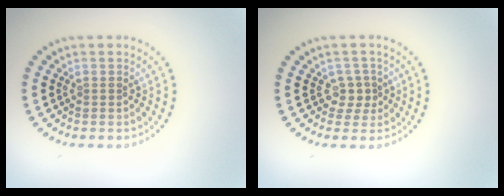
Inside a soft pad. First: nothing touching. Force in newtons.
{"total": 1.6, "press": 1.3, "slide": 1.0}